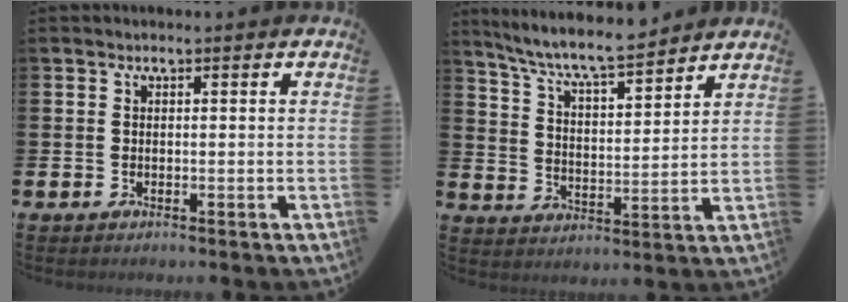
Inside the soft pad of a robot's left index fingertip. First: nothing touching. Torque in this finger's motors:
{"motor_torque": [1.05, -1.09, 0.64, 0.21]}